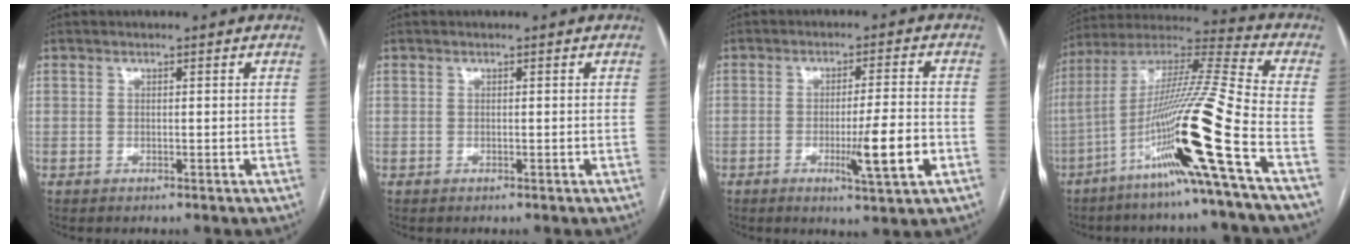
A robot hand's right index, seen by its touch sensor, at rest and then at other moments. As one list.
[{"total": 0.0}, {"total": 8.2, "force": [-2.7, -0.3, 7.7], "torque": [-0.121, -0.015, -0.043]}, {"total": 21.4, "force": [-9.2, -2.1, 19.2], "torque": [-0.378, -0.026, -0.177]}]